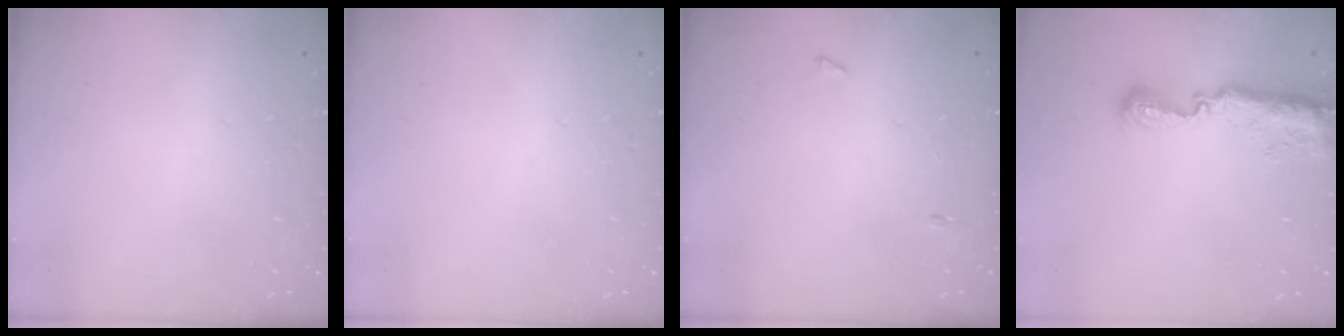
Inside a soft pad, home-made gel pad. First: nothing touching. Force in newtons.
{"total": 0.0}
{"total": 6.9, "press": 2.8, "slide": 6.3}
{"total": 8.6, "press": 8.6, "slide": 0.5}